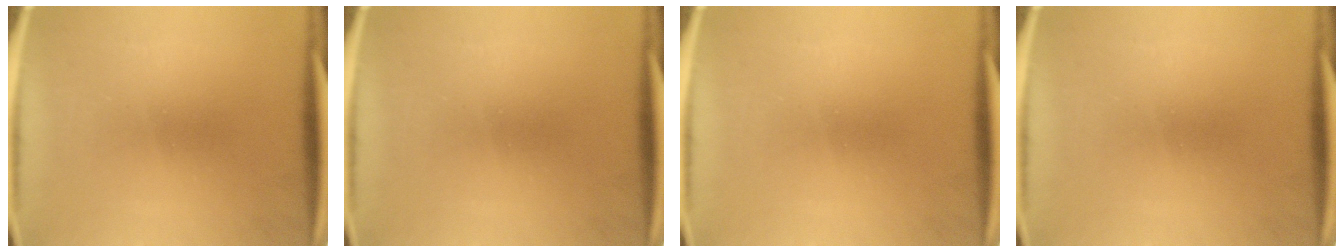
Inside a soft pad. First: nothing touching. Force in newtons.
{"total": 0.0}
{"total": 0.0}
{"total": 0.0}